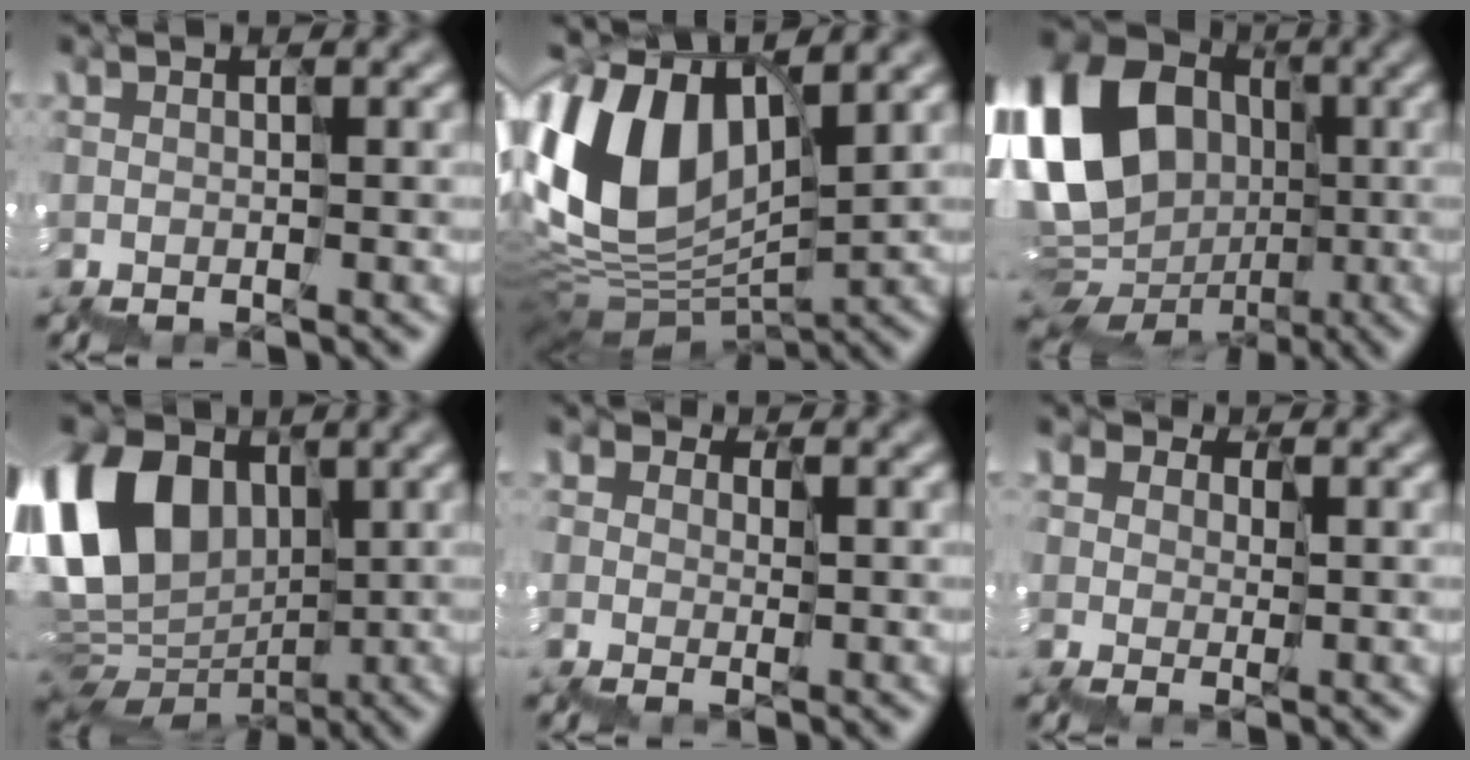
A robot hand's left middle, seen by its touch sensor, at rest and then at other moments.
{"total": 8.5, "force": [3.8, 5.0, 5.7], "torque": [-0.168, 0.017, 0.073]}
{"total": 15.2, "force": [0.3, 13.0, 7.9], "torque": [-0.182, 0.007, -0.016]}
{"total": 10.6, "force": [2.7, 7.9, 6.6], "torque": [-0.173, 0.013, 0.049]}
{"total": 1.4, "force": [0.4, 1.1, 0.7], "torque": [-0.033, 0.003, 0.005]}
{"total": 2.7, "force": [0.8, 2.1, 1.4], "torque": [-0.041, 0.001, 0.016]}